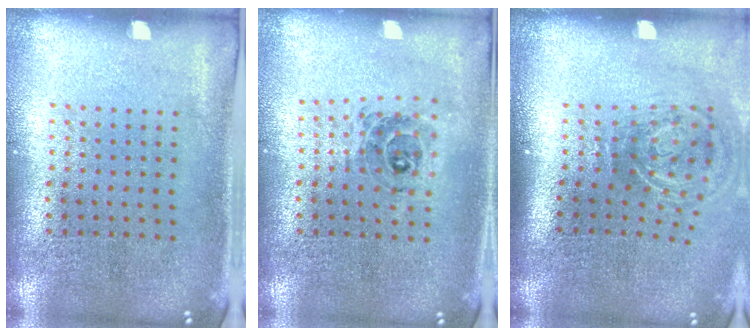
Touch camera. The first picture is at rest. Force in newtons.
{"total": 0.8, "press": 0.8, "slide": 0.1}
{"total": 2.0, "press": 1.2, "slide": 1.6}